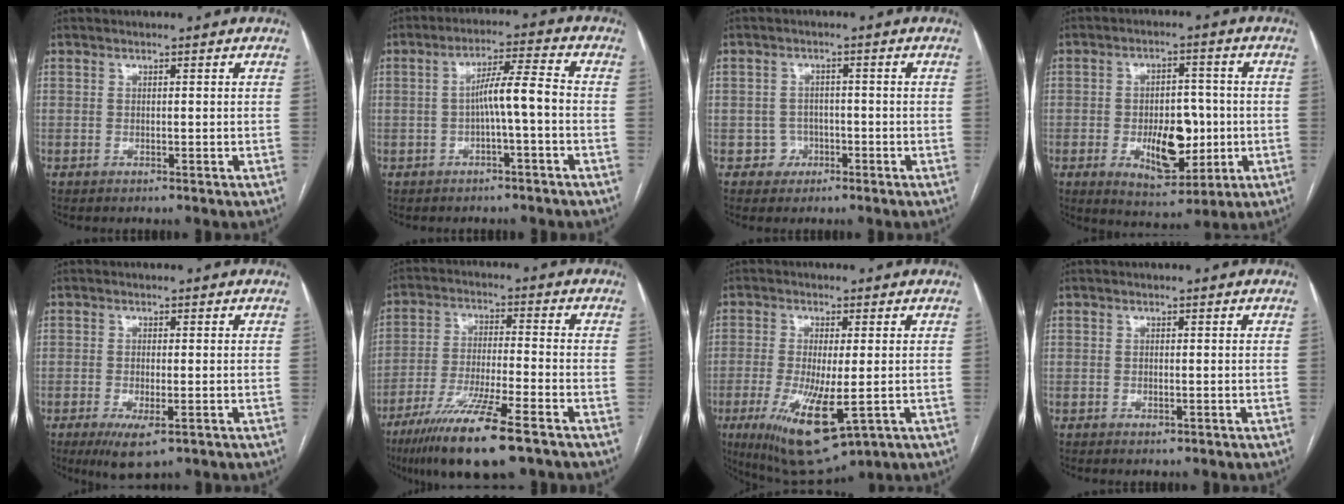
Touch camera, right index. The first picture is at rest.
{"total": 6.0, "force": [-1.1, 0.1, 5.9], "torque": [-0.102, 0.020, -0.016]}
{"total": 3.0, "force": [-1.2, 2.7, -0.2], "torque": [0.018, 0.015, -0.019]}
{"total": 10.1, "force": [-2.0, 4.9, 8.6], "torque": [-0.136, 0.004, -0.022]}
{"total": 5.0, "force": [-2.4, 1.4, 4.1], "torque": [-0.072, -0.011, -0.032]}
{"total": 14.5, "force": [-9.4, 1.0, 11.1], "torque": [-0.214, -0.041, -0.163]}
{"total": 12.5, "force": [-3.9, 3.0, 11.4], "torque": [-0.211, -0.036, -0.050]}
{"total": 0.6, "force": [-0.3, 0.3, 0.5], "torque": [-0.008, -0.001, -0.002]}